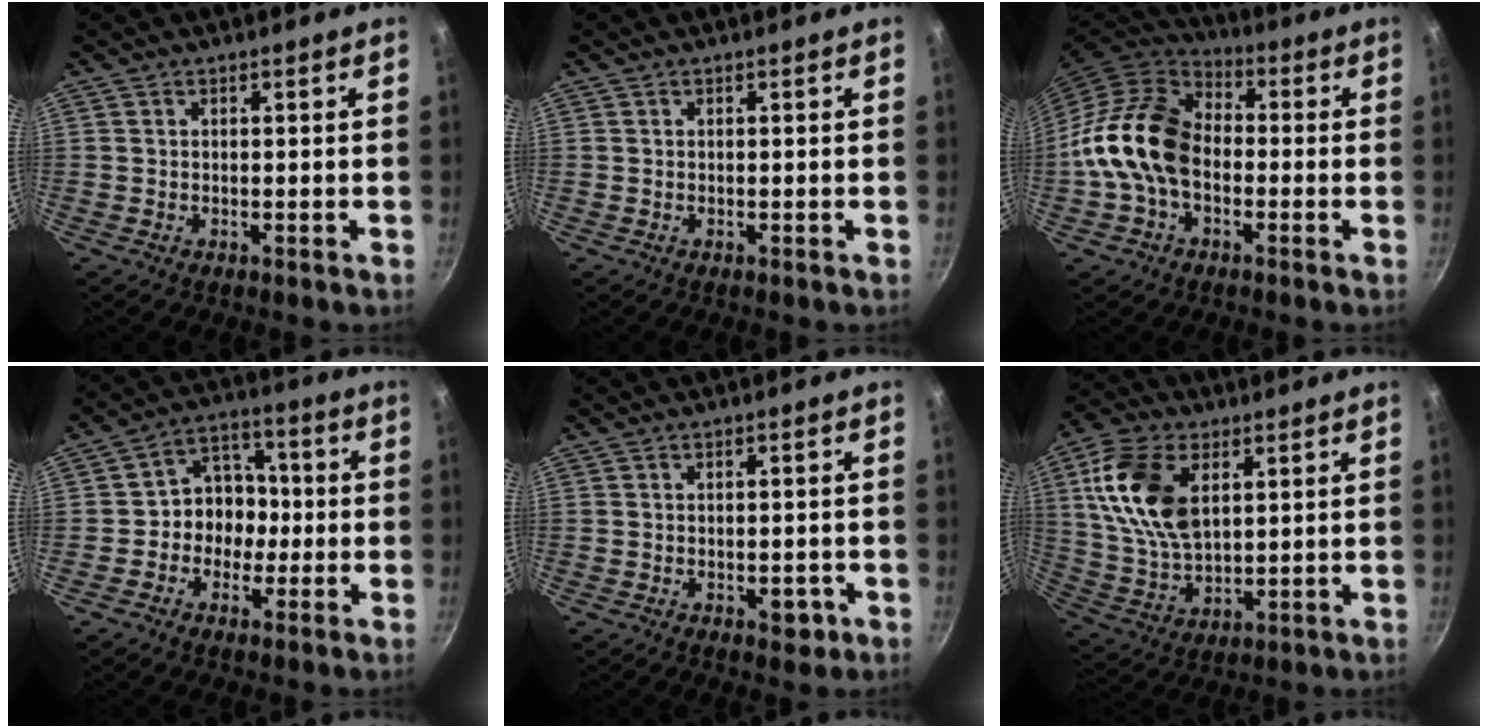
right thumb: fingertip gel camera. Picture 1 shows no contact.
{"total": 0.0}
{"total": 15.5, "force": [-2.1, 11.0, 10.7], "torque": [-0.170, 0.036, -0.055]}
{"total": 8.8, "force": [-1.4, 7.6, 4.1], "torque": [-0.010, 0.031, -0.036]}
{"total": 2.9, "force": [-1.1, 1.8, 2.0], "torque": [-0.013, 0.007, -0.008]}
{"total": 16.0, "force": [4.8, 9.5, 11.9], "torque": [-0.216, -0.010, 0.099]}